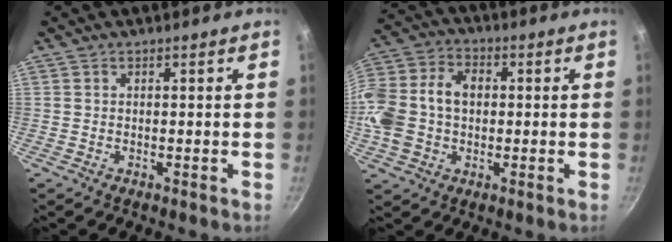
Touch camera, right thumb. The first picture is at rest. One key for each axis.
{"total": 16.0, "fx": 0.0, "fy": 12.0, "fz": 10.6, "tx": -0.211, "ty": 0.038, "tz": -0.010}